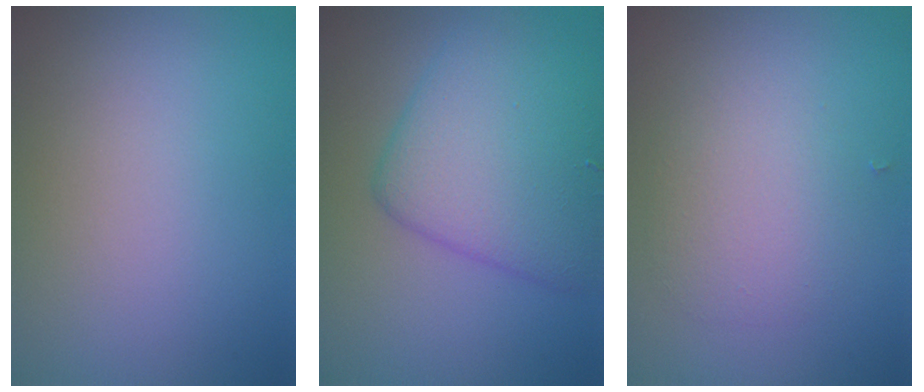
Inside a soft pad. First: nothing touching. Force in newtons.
{"total": 6.5, "press": 6.5, "slide": 0.3}
{"total": 3.0, "press": 3.0, "slide": 0.1}